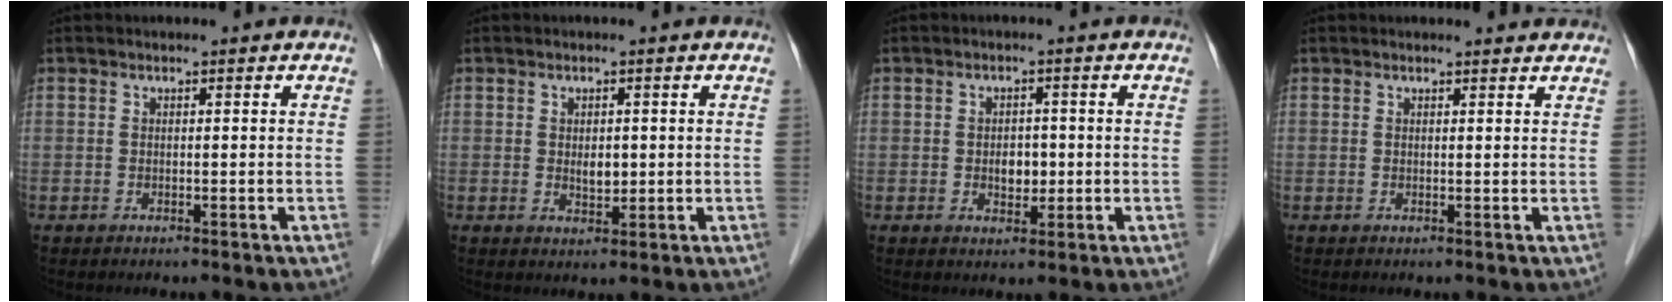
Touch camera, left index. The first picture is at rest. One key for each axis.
{"total": 2.2, "fx": 0.3, "fy": 1.3, "fz": 1.8, "tx": -0.030, "ty": -0.003, "tz": 0.007}
{"total": 2.9, "fx": -0.3, "fy": 2.0, "fz": 2.1, "tx": -0.031, "ty": 0.003, "tz": -0.001}
{"total": 3.0, "fx": 2.9, "fy": 0.4, "fz": 0.3, "tx": -0.009, "ty": 0.002, "tz": 0.025}